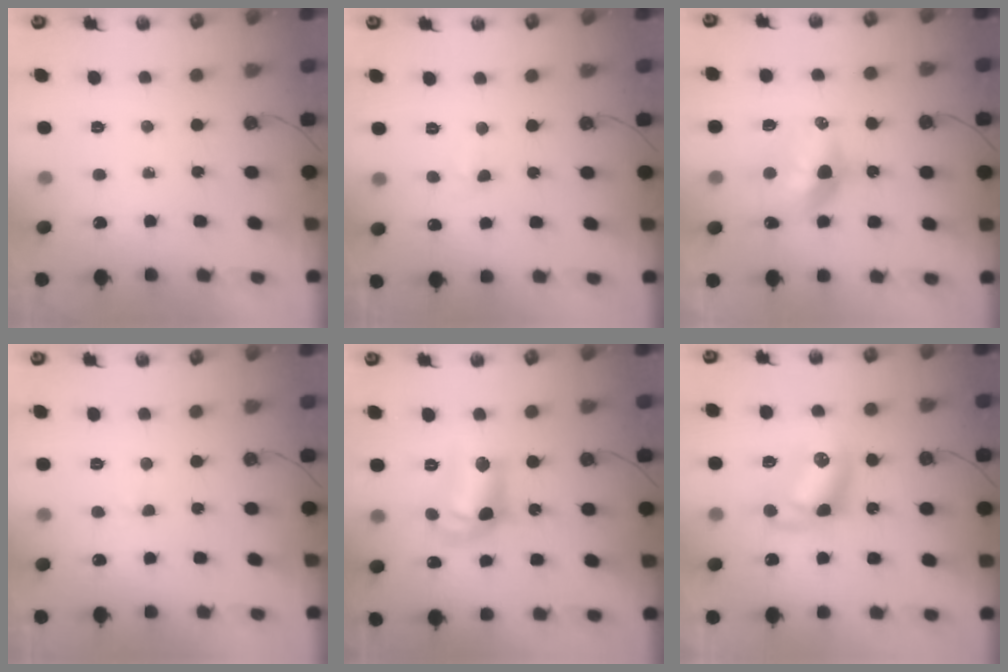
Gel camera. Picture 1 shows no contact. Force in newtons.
{"total": 3.1, "press": 3.0, "slide": 0.7}
{"total": 11.5, "press": 11.5, "slide": 0.7}
{"total": 2.8, "press": 2.8, "slide": 0.5}
{"total": 14.2, "press": 13.6, "slide": 4.0}
{"total": 9.2, "press": 9.2, "slide": 0.4}